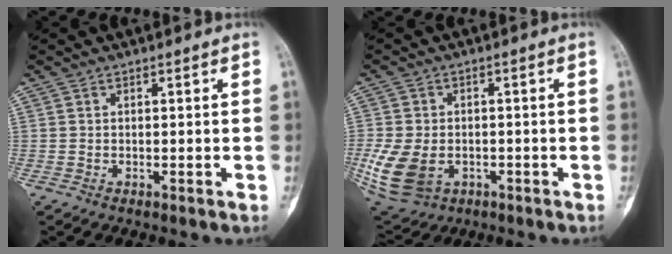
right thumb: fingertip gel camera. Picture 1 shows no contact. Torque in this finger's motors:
{"motor_torque": [0.91, 1.55, 0.90, -0.80, 0.14]}